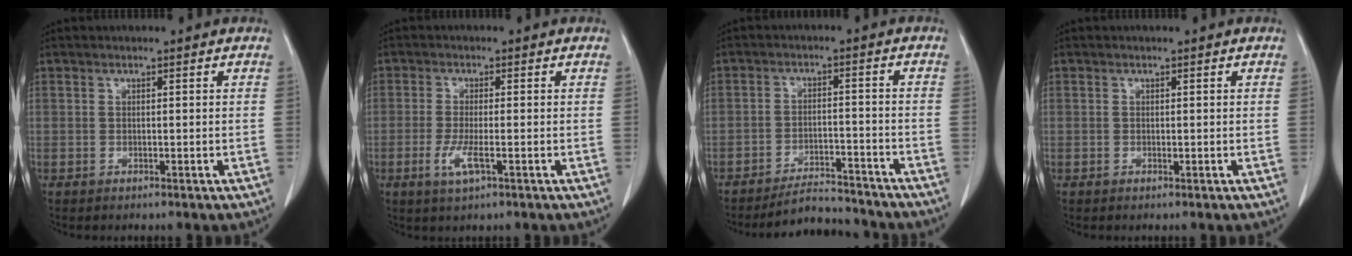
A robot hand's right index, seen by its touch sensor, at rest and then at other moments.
{"total": 3.9, "force": [-1.4, 0.6, 3.6], "torque": [-0.078, -0.006, -0.025]}
{"total": 7.8, "force": [-7.6, 1.2, 1.1], "torque": [-0.014, 0.006, -0.120]}
{"total": 0.0}